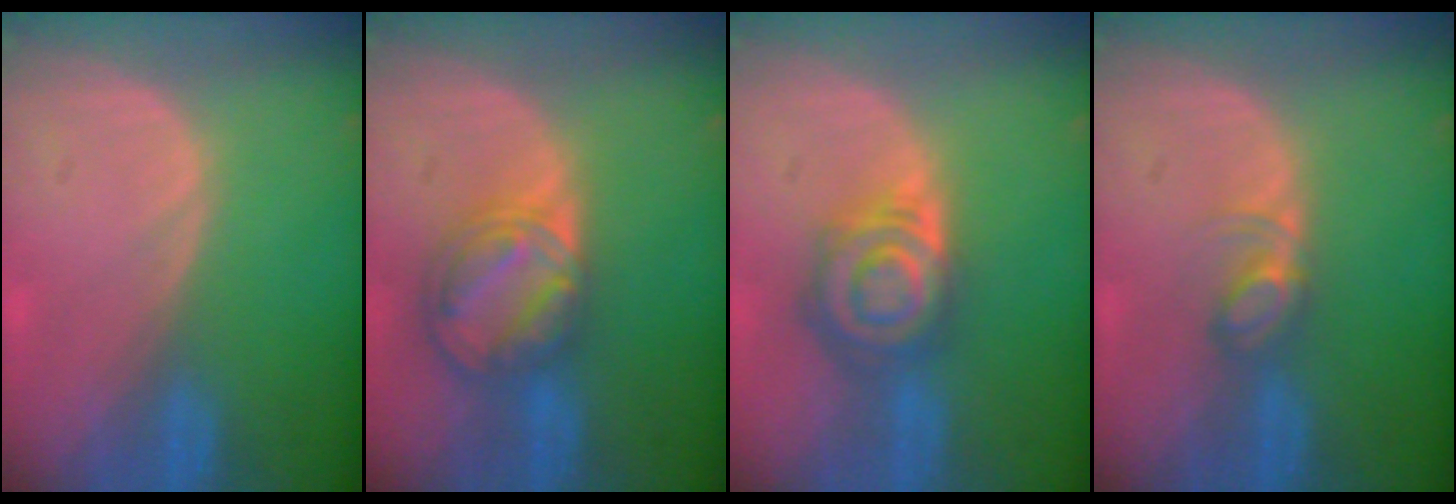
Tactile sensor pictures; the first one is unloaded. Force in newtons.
{"total": 8.5, "press": 7.2, "slide": 4.6}
{"total": 7.8, "press": 7.0, "slide": 3.4}
{"total": 3.3, "press": 3.3, "slide": 0.2}